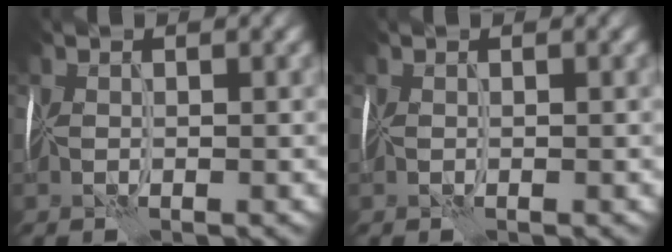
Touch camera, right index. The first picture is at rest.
{"total": 0.0}